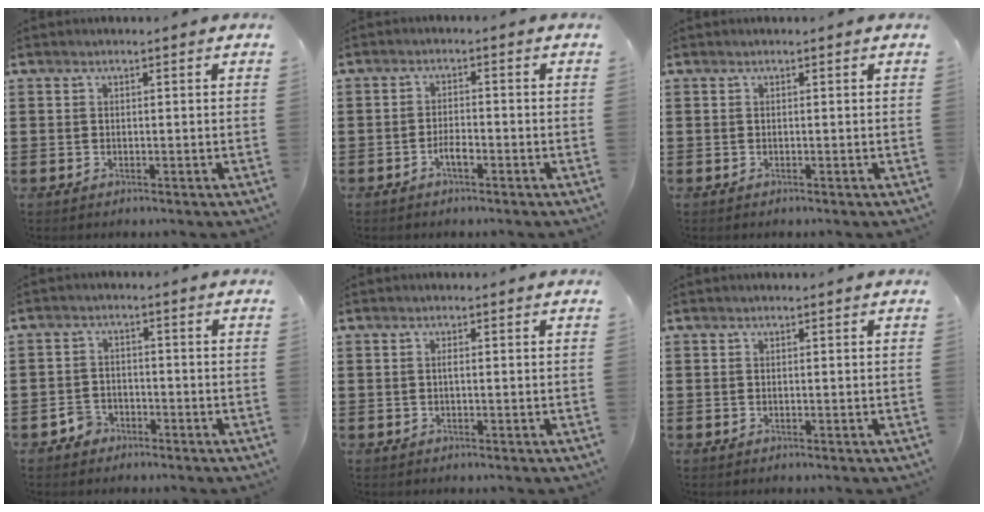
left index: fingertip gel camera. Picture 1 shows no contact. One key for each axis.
{"total": 2.6, "fx": -1.4, "fy": 0.8, "fz": 2.1, "tx": -0.037, "ty": 0.003, "tz": -0.026}
{"total": 0.0}
{"total": 3.0, "fx": -2.5, "fy": 1.7, "fz": 0.5, "tx": -0.014, "ty": 0.005, "tz": -0.050}
{"total": 0.7, "fx": 0.0, "fy": 0.1, "fz": 0.7, "tx": -0.013, "ty": -0.002, "tz": 0.001}
{"total": 0.0}